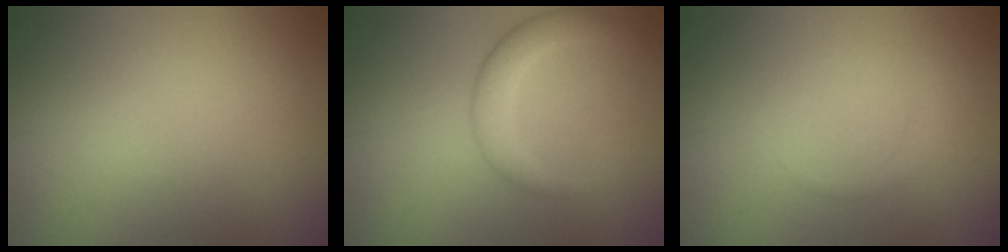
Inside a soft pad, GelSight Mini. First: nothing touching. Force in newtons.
{"total": 2.9, "press": 2.9, "slide": 0.2}
{"total": 0.8, "press": 0.8, "slide": 0.1}